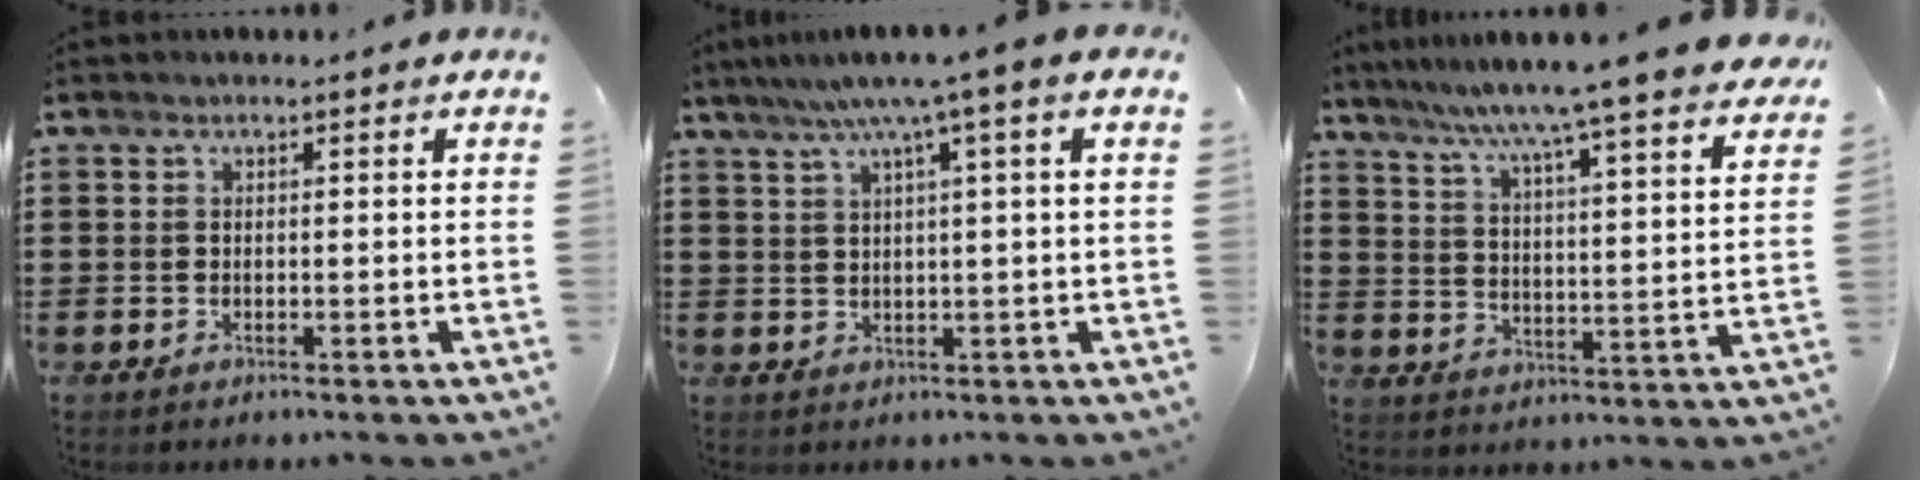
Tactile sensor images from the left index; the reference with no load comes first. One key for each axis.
{"total": 5.5, "fx": 2.7, "fy": -0.6, "fz": 4.7, "tx": -0.099, "ty": -0.005, "tz": 0.039}
{"total": 7.4, "fx": 6.5, "fy": -1.8, "fz": 3.2, "tx": -0.088, "ty": -0.055, "tz": 0.100}